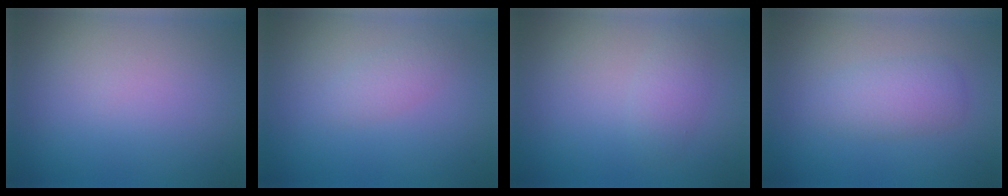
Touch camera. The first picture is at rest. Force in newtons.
{"total": 1.4, "press": 1.4, "slide": 0.1}
{"total": 1.6, "press": 1.6, "slide": 0.0}
{"total": 2.6, "press": 2.6, "slide": 0.1}